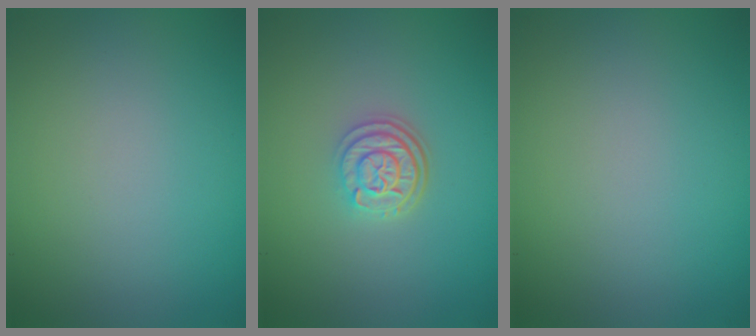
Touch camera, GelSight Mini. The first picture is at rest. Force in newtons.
{"total": 3.1, "press": 2.5, "slide": 1.8}
{"total": 0.0}